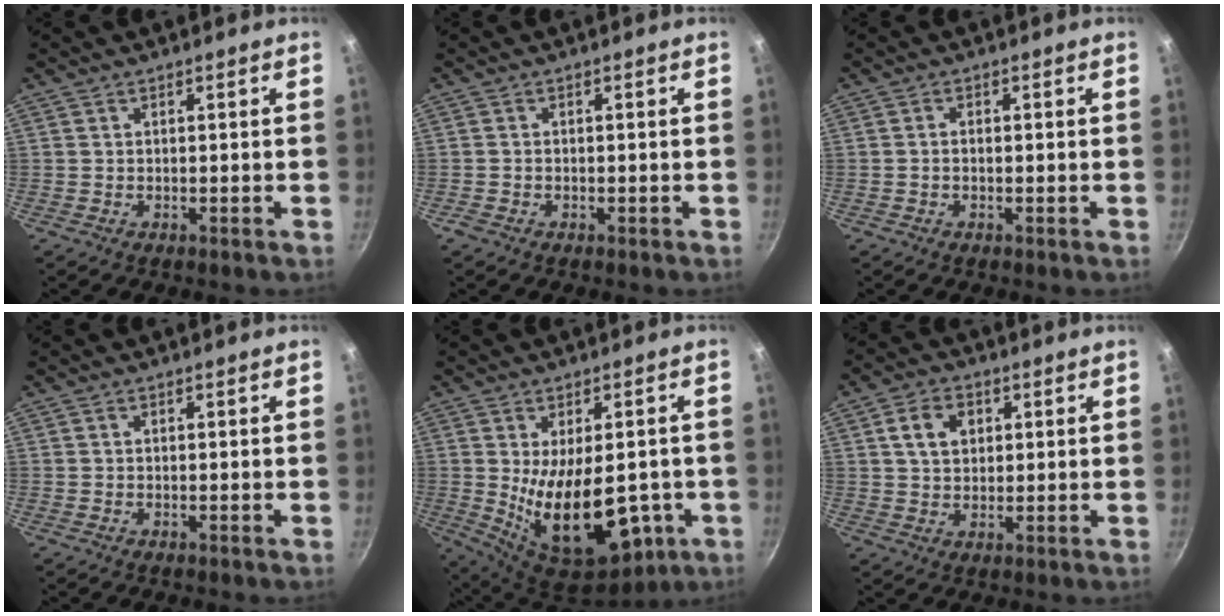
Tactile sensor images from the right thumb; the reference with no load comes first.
{"total": 1.1, "force": [-0.6, 0.7, 0.5], "torque": [-0.012, 0.003, -0.013]}
{"total": 1.1, "force": [-0.2, 0.7, 0.8], "torque": [-0.016, 0.005, -0.006]}
{"total": 0.0}
{"total": 19.9, "force": [-3.3, 10.6, 16.5], "torque": [-0.223, -0.026, -0.022]}
{"total": 6.7, "force": [1.9, 4.9, 4.0], "torque": [-0.053, 0.004, 0.031]}